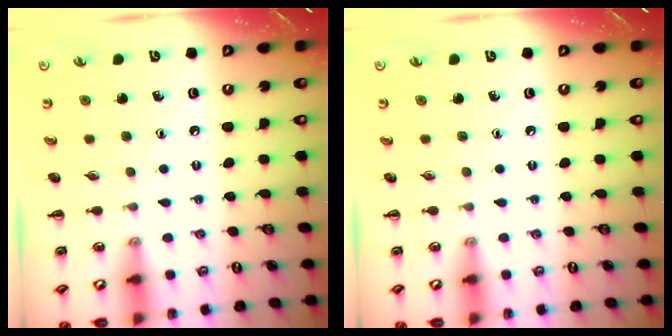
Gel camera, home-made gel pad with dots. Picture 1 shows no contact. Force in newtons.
{"total": 0.0}